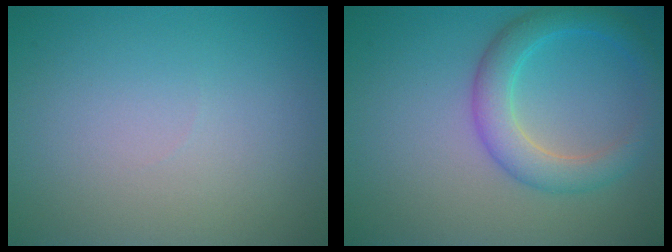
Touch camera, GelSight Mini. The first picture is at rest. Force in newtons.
{"total": 4.1, "press": 4.1, "slide": 0.2}